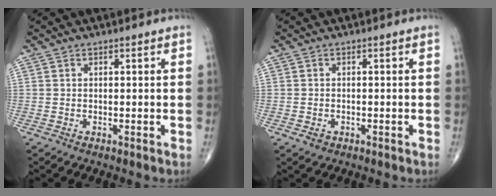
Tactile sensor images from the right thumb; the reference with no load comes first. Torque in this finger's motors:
{"motor_torque": [0.15, 0.08, -0.16, -0.09, -0.01]}